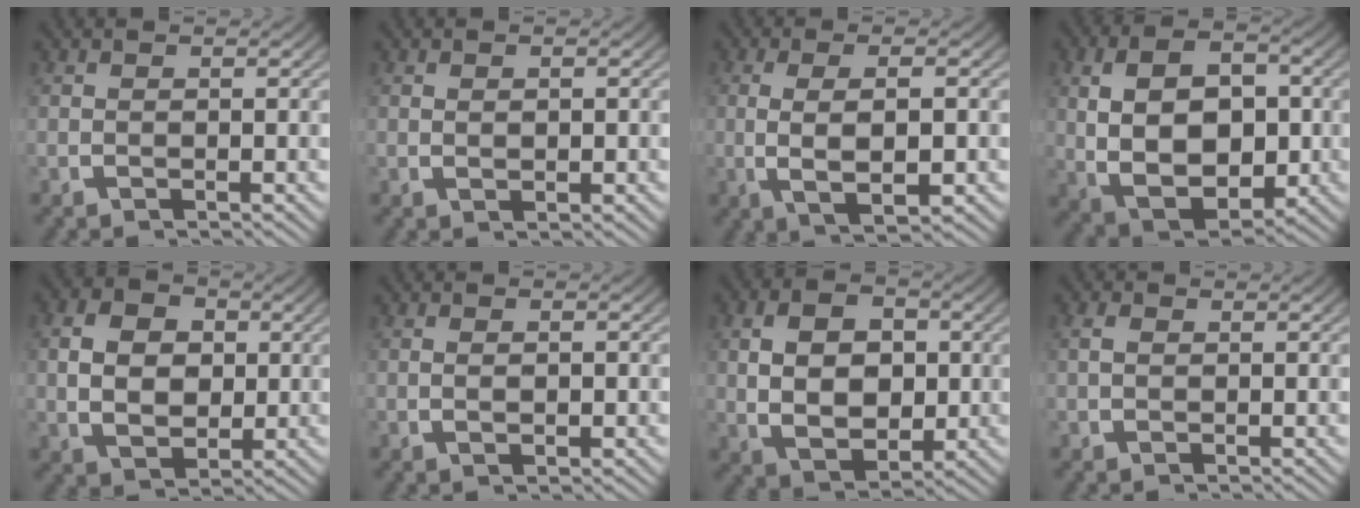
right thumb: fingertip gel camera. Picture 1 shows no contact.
{"total": 0.8, "force": [0.2, 0.4, 0.7], "torque": [-0.010, -0.005, 0.008]}
{"total": 5.9, "force": [-0.6, 2.7, 5.2], "torque": [-0.104, -0.011, 0.001]}
{"total": 13.2, "force": [-1.1, 9.1, 9.5], "torque": [-0.193, -0.046, 0.005]}
{"total": 6.8, "force": [0.5, 5.0, 4.5], "torque": [-0.078, -0.020, 0.021]}
{"total": 1.2, "force": [-0.1, 0.5, 1.1], "torque": [-0.019, -0.004, 0.001]}
{"total": 9.1, "force": [-0.1, 6.4, 6.5], "torque": [-0.119, -0.029, 0.014]}
{"total": 1.1, "force": [0.2, 0.8, 0.8], "torque": [-0.015, -0.002, 0.005]}